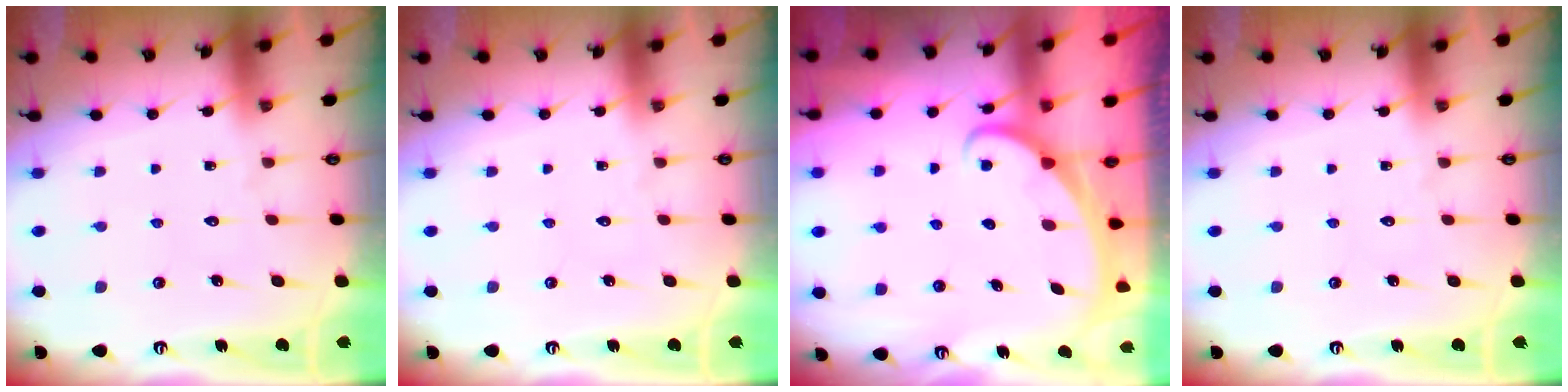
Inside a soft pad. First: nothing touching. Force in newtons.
{"total": 0.0}
{"total": 1.9, "press": 1.9, "slide": 0.1}
{"total": 0.0}